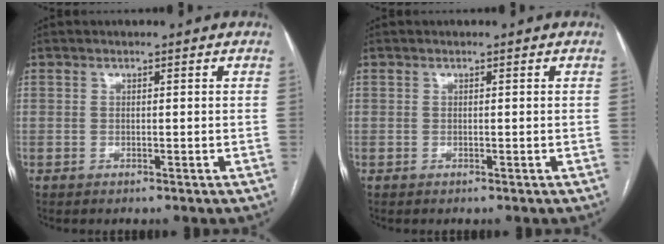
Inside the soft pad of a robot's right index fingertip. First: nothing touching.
{"total": 0.0}